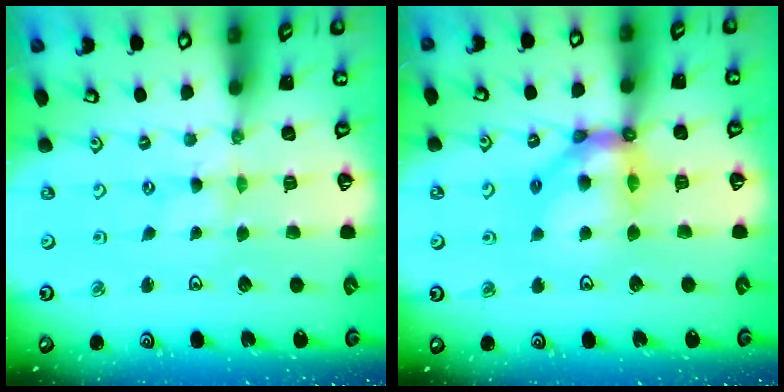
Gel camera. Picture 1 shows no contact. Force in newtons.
{"total": 11.5, "press": 11.5, "slide": 1.2}